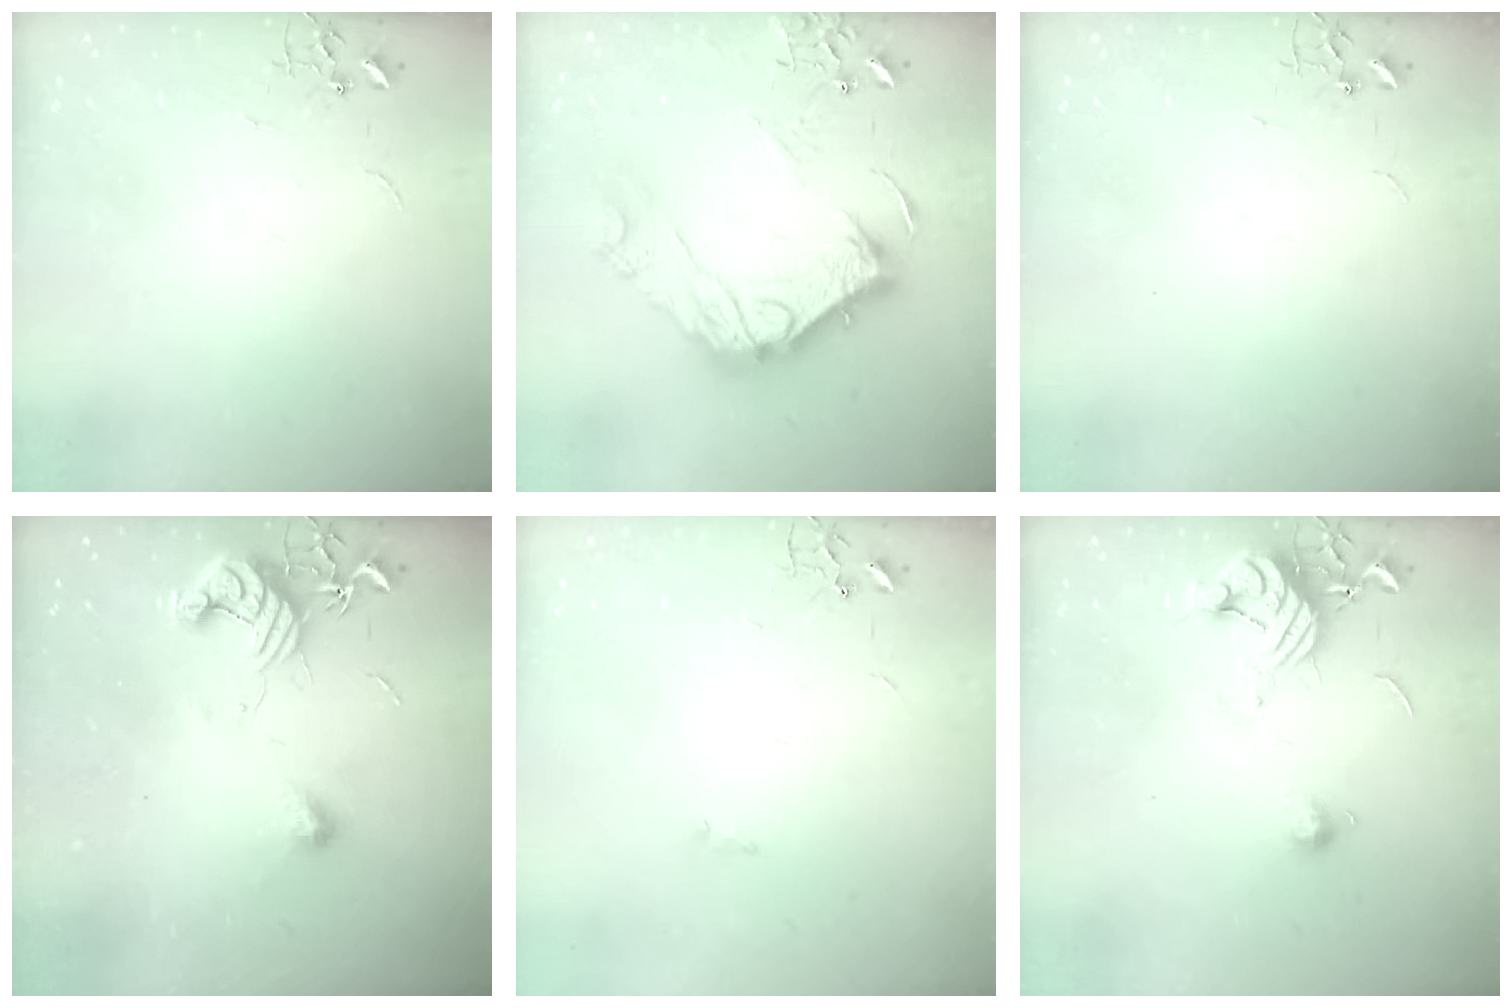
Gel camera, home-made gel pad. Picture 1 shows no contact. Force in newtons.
{"total": 19.0, "press": 18.9, "slide": 1.6}
{"total": 0.0}
{"total": 12.0, "press": 11.9, "slide": 0.8}
{"total": 0.8, "press": 0.8, "slide": 0.2}
{"total": 12.6, "press": 12.5, "slide": 0.9}